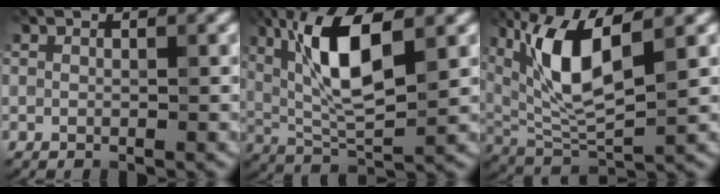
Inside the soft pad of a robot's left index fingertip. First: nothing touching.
{"total": 8.8, "force": [2.7, 2.6, 8.0], "torque": [-0.148, -0.004, 0.049]}
{"total": 8.4, "force": [2.7, 2.9, 7.4], "torque": [-0.155, -0.009, 0.052]}